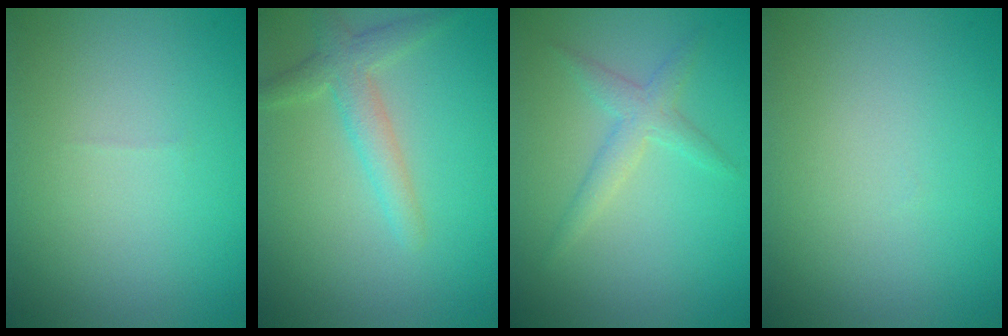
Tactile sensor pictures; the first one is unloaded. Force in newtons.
{"total": 2.7, "press": 2.7, "slide": 0.3}
{"total": 2.1, "press": 2.1, "slide": 0.1}
{"total": 0.0}